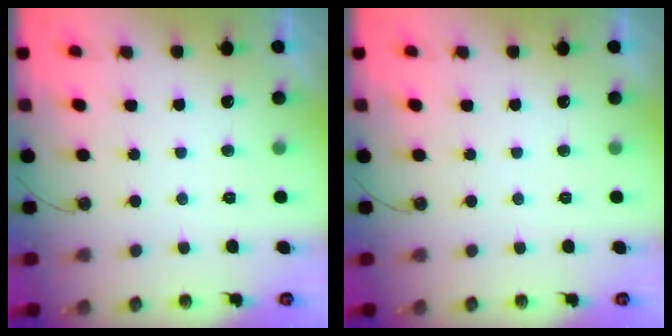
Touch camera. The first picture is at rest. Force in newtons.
{"total": 0.0}